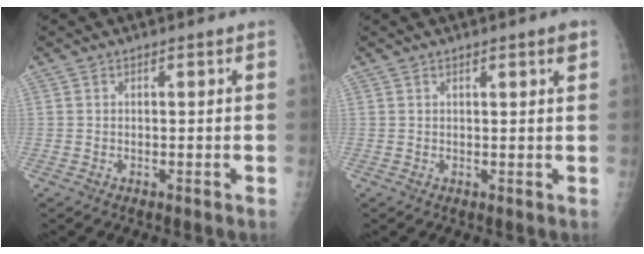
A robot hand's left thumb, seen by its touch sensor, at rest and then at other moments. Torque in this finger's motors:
{"motor_torque": [0.00, 0.17, -0.10, -0.12, 0.01]}